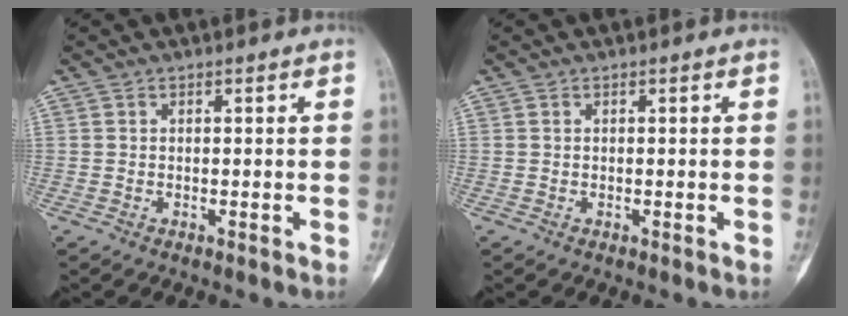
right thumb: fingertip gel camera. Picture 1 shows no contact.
{"total": 0.0}